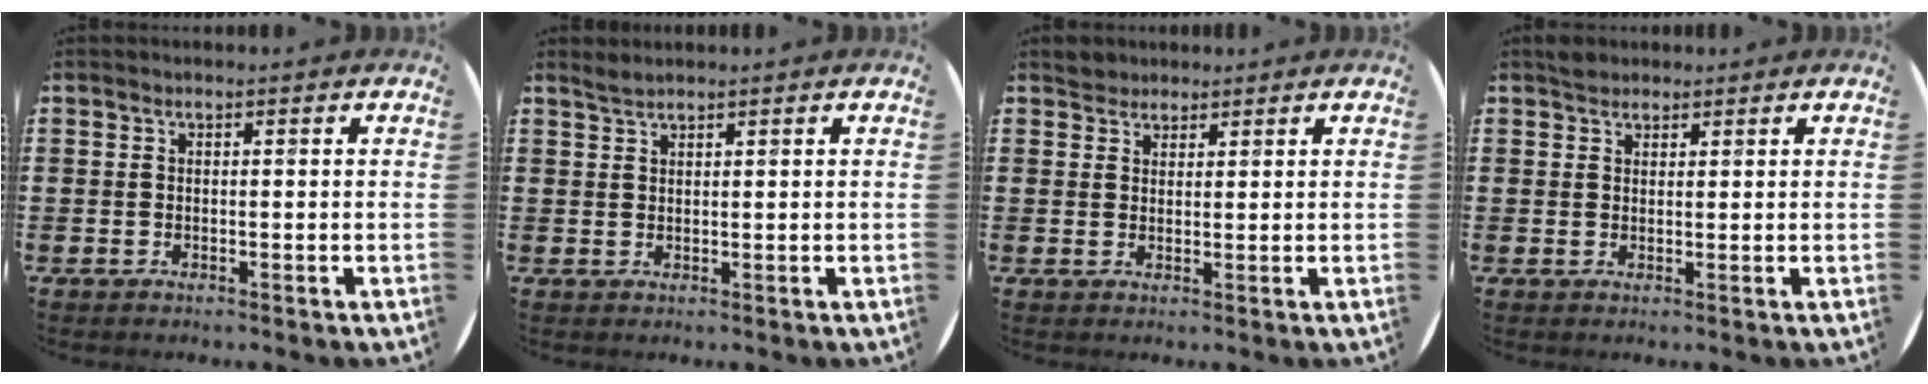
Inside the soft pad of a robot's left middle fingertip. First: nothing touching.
{"total": 1.3, "force": [1.3, 0.0, 0.1], "torque": [-0.002, 0.002, 0.023]}
{"total": 2.2, "force": [2.0, 0.9, -0.2], "torque": [0.008, 0.002, 0.039]}
{"total": 1.6, "force": [1.5, 0.7, 0.0], "torque": [0.006, 0.002, 0.028]}